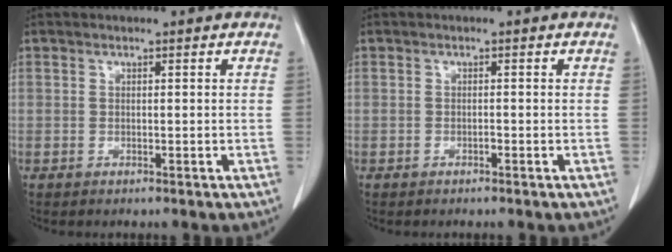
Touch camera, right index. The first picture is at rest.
{"total": 0.6, "force": [-0.4, 0.2, 0.4], "torque": [-0.005, 0.001, -0.009]}